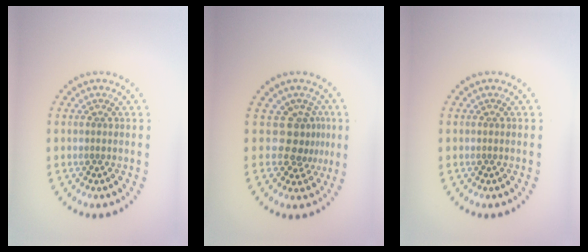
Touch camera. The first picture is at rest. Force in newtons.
{"total": 2.8, "press": 2.0, "slide": 2.0}
{"total": 0.0}